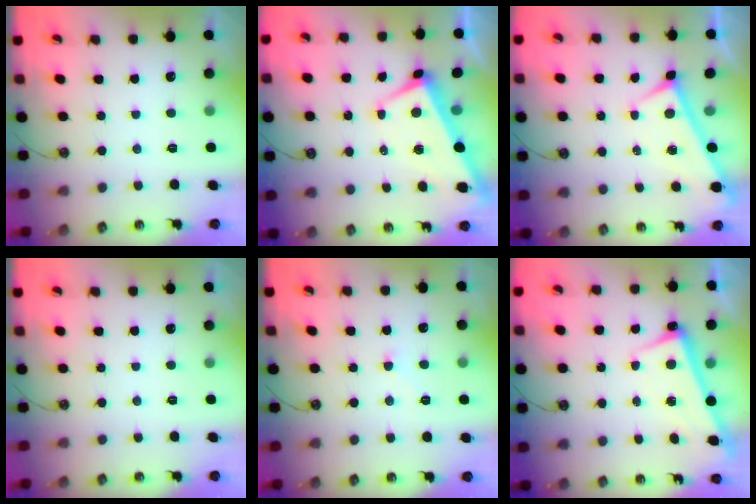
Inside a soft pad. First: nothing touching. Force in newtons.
{"total": 1.7, "press": 1.4, "slide": 0.9}
{"total": 0.0}
{"total": 0.0}
{"total": 0.5, "press": 0.2, "slide": 0.5}
{"total": 2.4, "press": 2.3, "slide": 0.9}